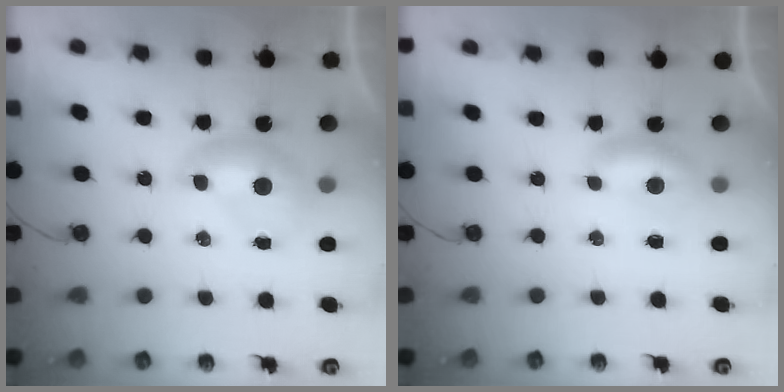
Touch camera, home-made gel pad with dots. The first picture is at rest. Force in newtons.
{"total": 2.2, "press": 2.2, "slide": 0.4}